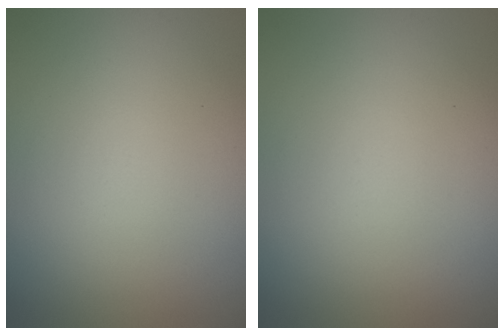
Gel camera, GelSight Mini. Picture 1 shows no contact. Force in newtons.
{"total": 0.0}